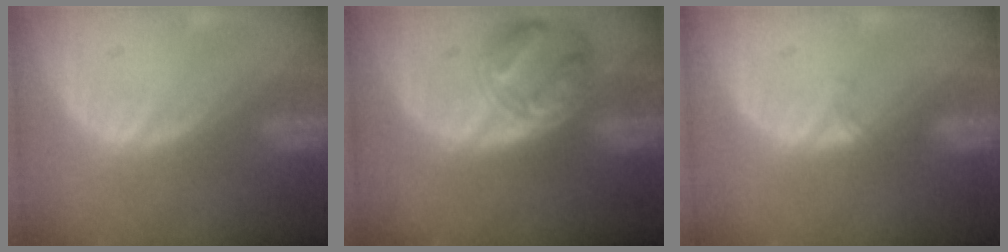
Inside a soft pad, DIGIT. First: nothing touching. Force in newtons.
{"total": 8.2, "press": 7.2, "slide": 4.0}
{"total": 1.3, "press": 1.0, "slide": 0.9}